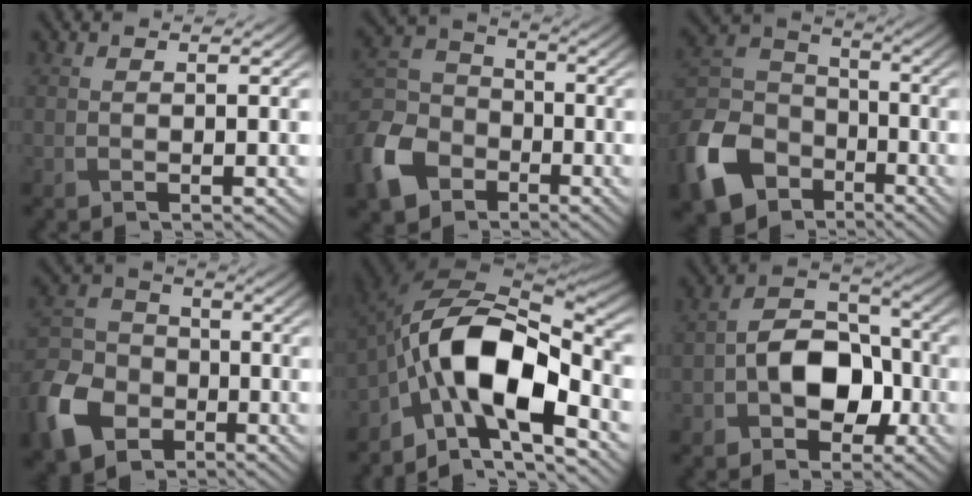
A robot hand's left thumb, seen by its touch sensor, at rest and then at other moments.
{"total": 11.3, "force": [-5.9, 8.1, 5.4], "torque": [-0.155, -0.024, -0.137]}
{"total": 14.6, "force": [-7.4, 10.4, 7.1], "torque": [-0.217, -0.030, -0.155]}
{"total": 11.8, "force": [-5.8, 8.6, 5.7], "torque": [-0.161, -0.026, -0.133]}
{"total": 13.7, "force": [-5.2, 6.6, 10.8], "torque": [-0.188, -0.007, -0.105]}
{"total": 8.5, "force": [-2.3, 5.8, 5.7], "torque": [-0.095, 0.006, -0.049]}